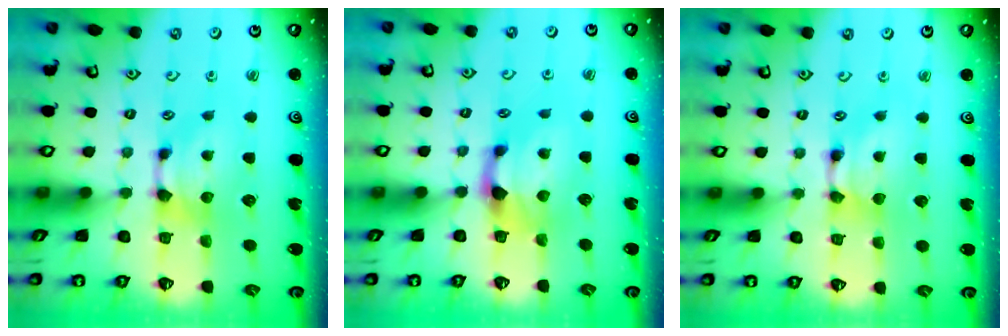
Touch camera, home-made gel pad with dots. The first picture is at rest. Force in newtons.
{"total": 1.9, "press": 1.1, "slide": 1.5}
{"total": 1.5, "press": 1.5, "slide": 0.2}